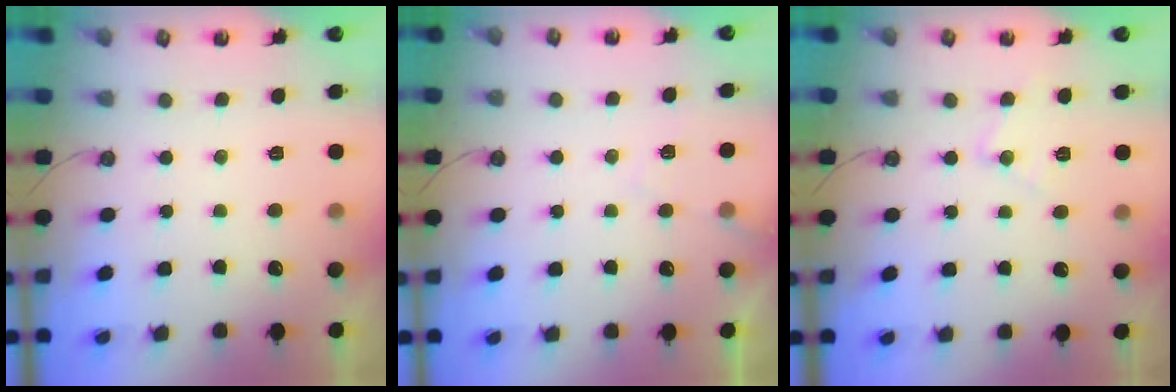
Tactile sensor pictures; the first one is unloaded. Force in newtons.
{"total": 5.9, "press": 5.8, "slide": 0.8}
{"total": 7.7, "press": 7.7, "slide": 0.6}